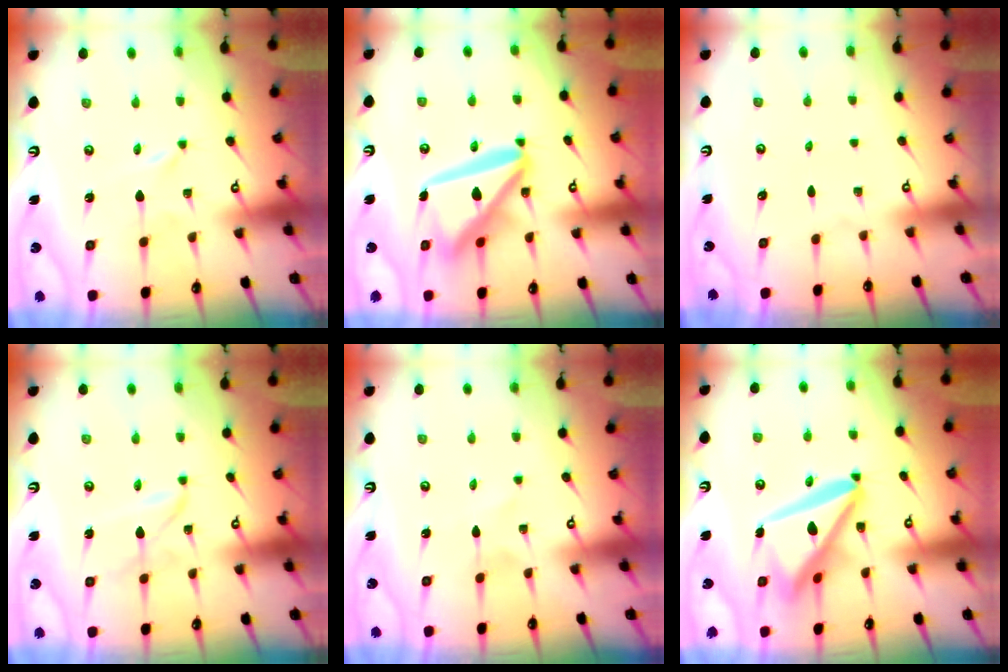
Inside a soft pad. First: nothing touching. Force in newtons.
{"total": 16.9, "press": 16.8, "slide": 2.1}
{"total": 0.0}
{"total": 2.6, "press": 2.6, "slide": 0.2}
{"total": 1.2, "press": 1.1, "slide": 0.1}
{"total": 14.2, "press": 14.1, "slide": 1.7}